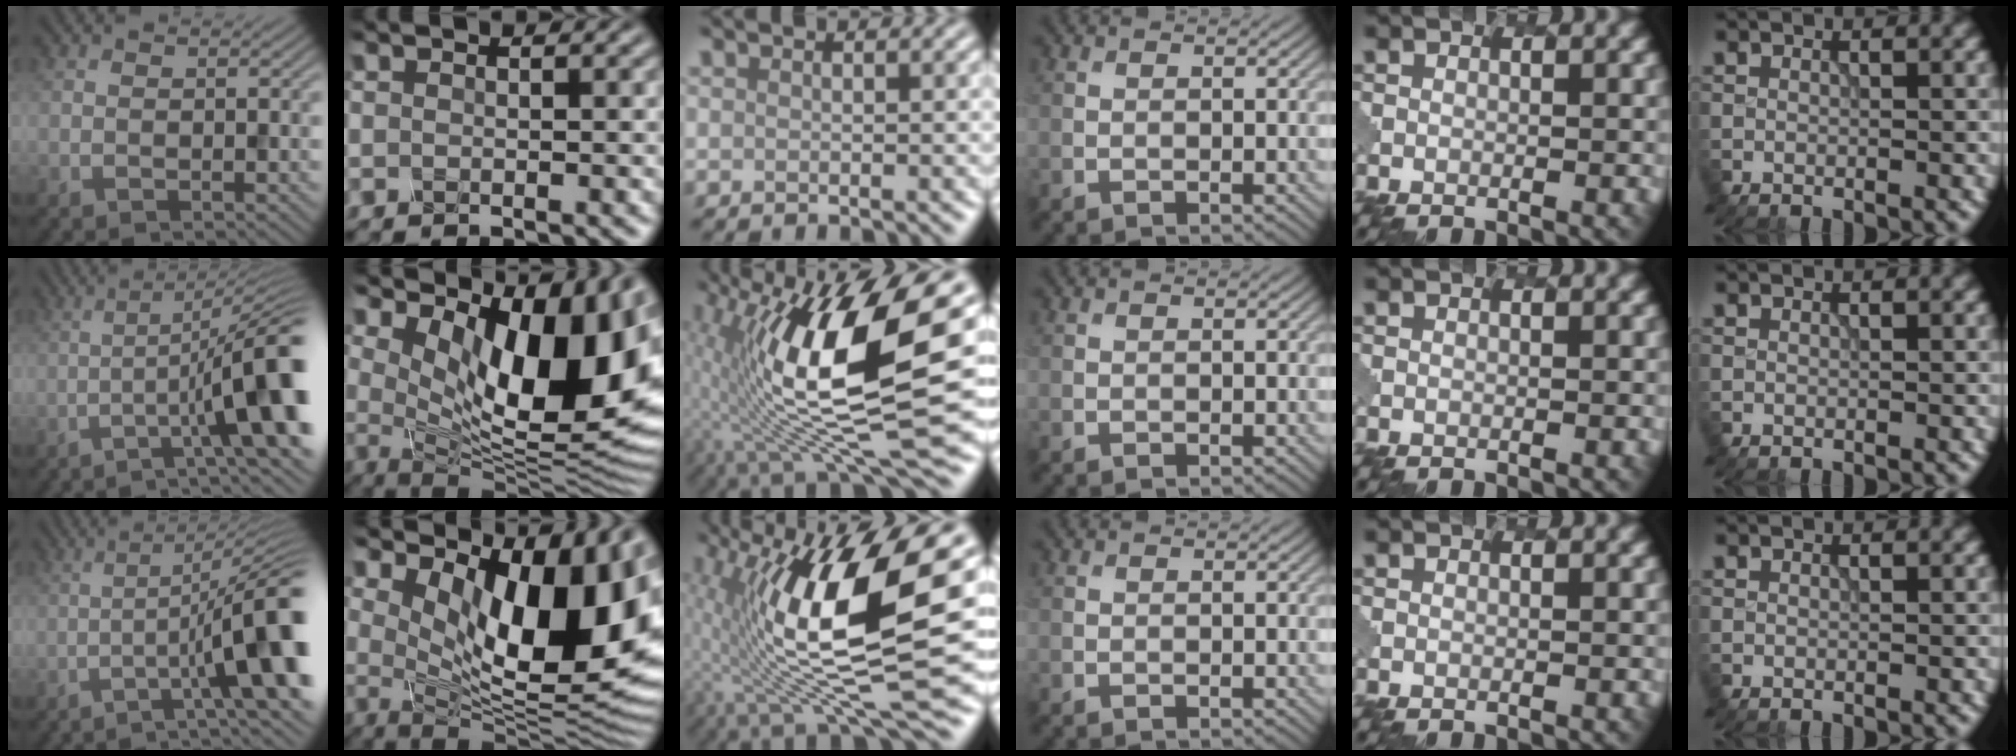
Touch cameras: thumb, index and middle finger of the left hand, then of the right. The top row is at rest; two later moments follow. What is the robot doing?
{"motion": "dispense", "object": "dispenser bottle"}